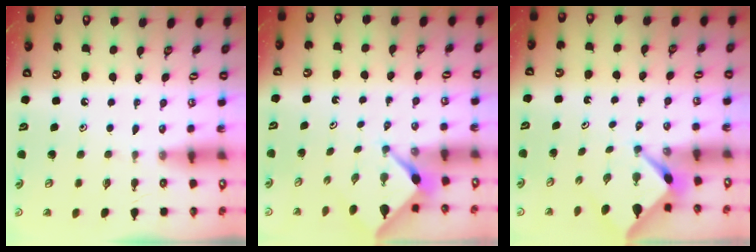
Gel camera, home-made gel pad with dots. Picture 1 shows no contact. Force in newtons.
{"total": 2.3, "press": 2.3, "slide": 0.3}
{"total": 2.6, "press": 2.5, "slide": 0.4}